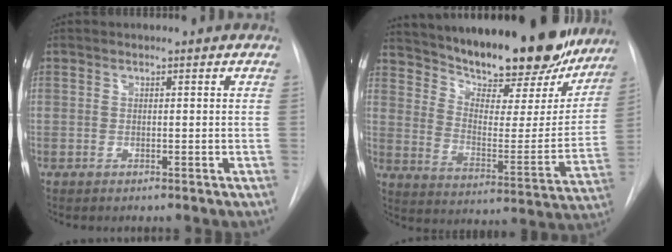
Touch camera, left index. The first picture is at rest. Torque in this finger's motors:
{"motor_torque": [0.57, -0.52, 0.68, 0.20]}